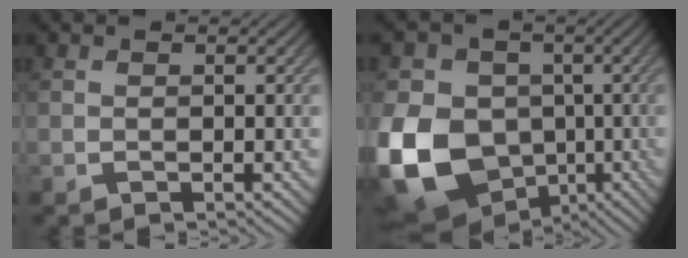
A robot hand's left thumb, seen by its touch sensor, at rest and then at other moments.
{"total": 18.5, "force": [-4.5, 15.3, 9.5], "torque": [-0.245, -0.026, -0.100]}